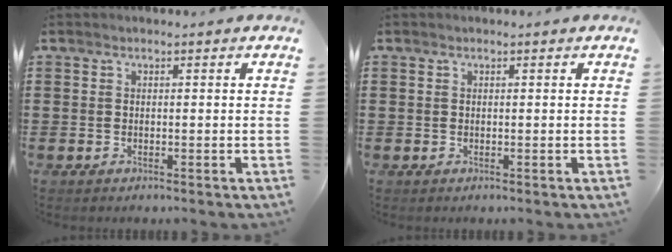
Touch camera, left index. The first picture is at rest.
{"total": 0.0}